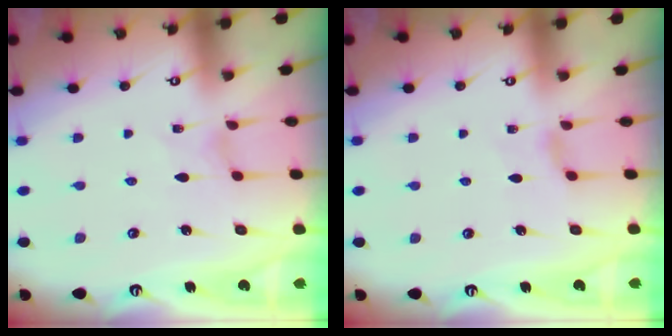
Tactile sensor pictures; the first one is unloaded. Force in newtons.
{"total": 1.9, "press": 1.9, "slide": 0.4}